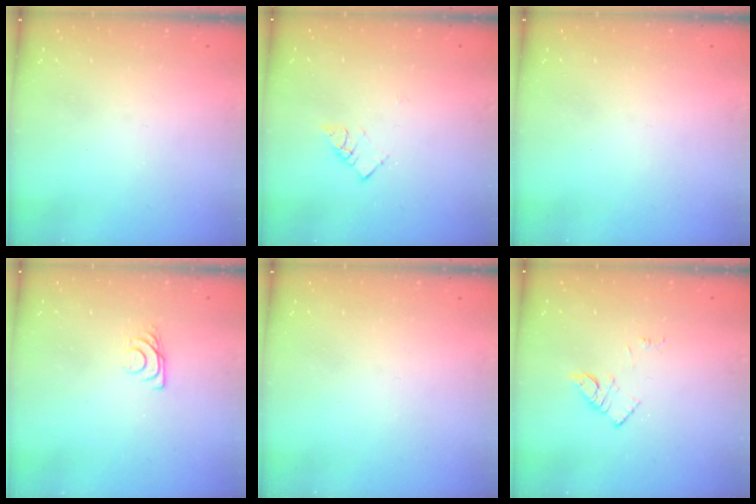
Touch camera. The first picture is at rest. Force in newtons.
{"total": 4.2, "press": 4.2, "slide": 0.4}
{"total": 0.0}
{"total": 5.4, "press": 5.3, "slide": 0.7}
{"total": 0.0}
{"total": 5.8, "press": 5.8, "slide": 0.6}